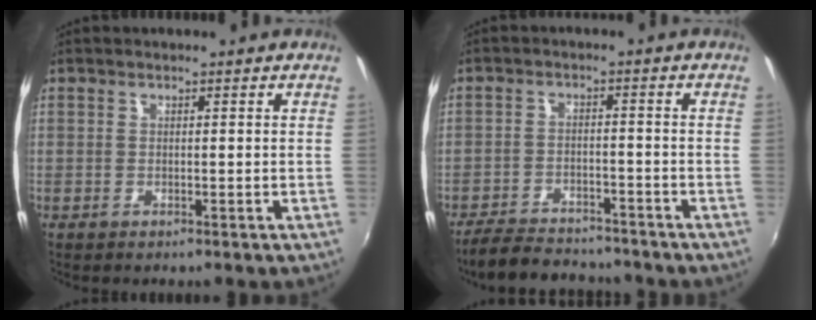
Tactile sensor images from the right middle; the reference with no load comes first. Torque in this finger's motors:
{"motor_torque": [0.06, -0.14, 0.02, 0.02]}